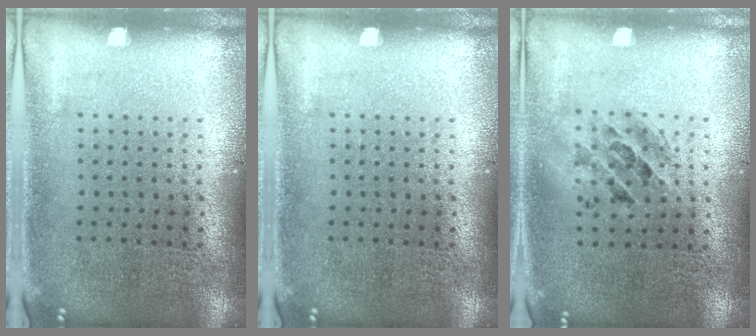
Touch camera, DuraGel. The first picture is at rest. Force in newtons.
{"total": 0.0}
{"total": 1.3, "press": 1.2, "slide": 0.5}